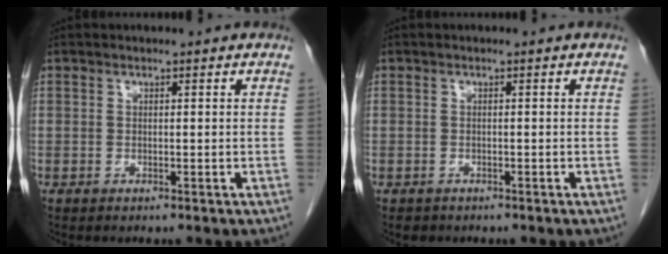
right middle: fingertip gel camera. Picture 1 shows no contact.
{"total": 0.8, "force": [-0.6, 0.6, 0.0], "torque": [-0.012, 0.000, -0.008]}